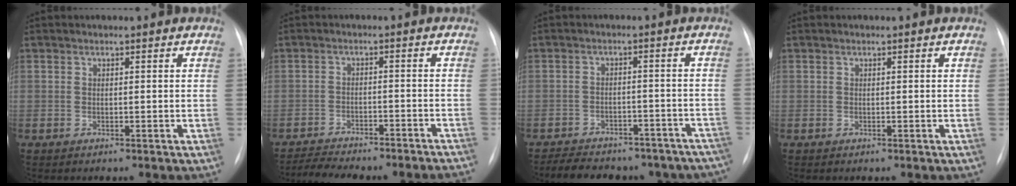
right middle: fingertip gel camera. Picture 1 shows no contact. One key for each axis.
{"total": 10.4, "fx": -9.9, "fy": -0.2, "fz": 3.2, "tx": -0.028, "ty": 0.010, "tz": -0.140}
{"total": 21.9, "fx": -19.0, "fy": 8.2, "fz": 7.2, "tx": -0.125, "ty": 0.010, "tz": -0.224}
{"total": 0.0}